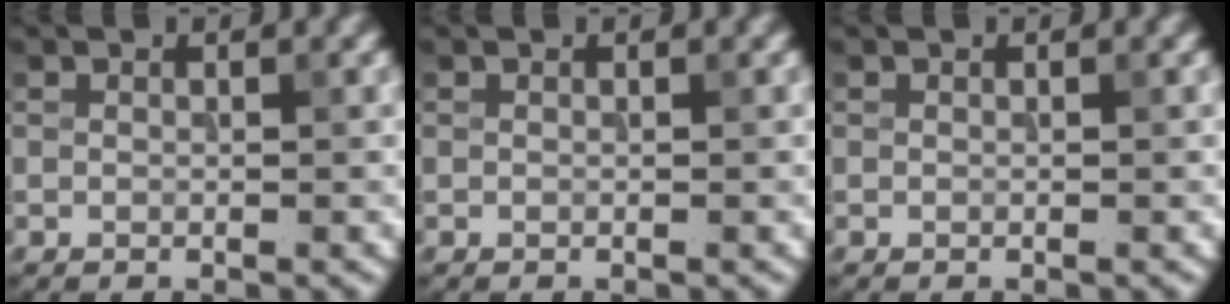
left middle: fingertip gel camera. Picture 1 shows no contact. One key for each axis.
{"total": 0.0}
{"total": 0.0}